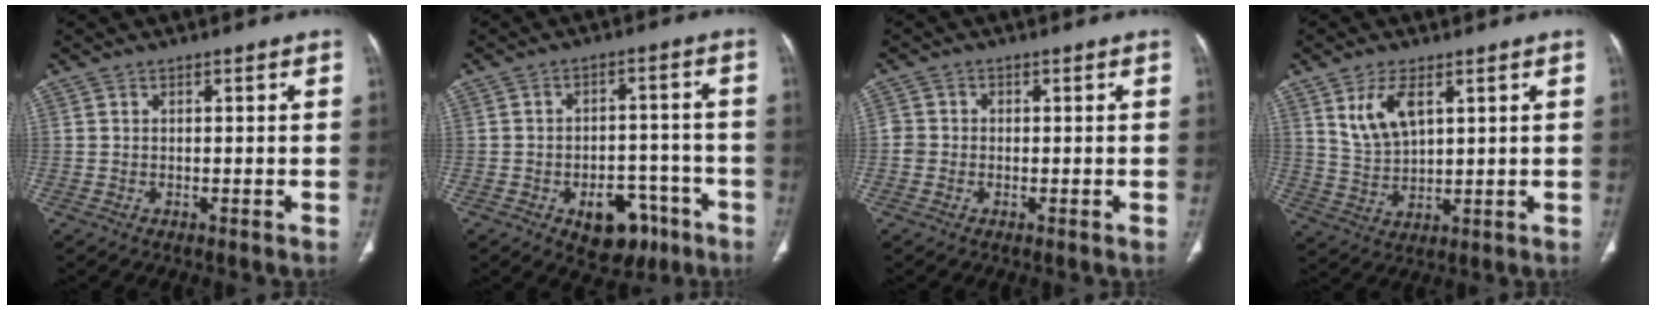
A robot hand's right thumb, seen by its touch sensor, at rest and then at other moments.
{"total": 10.7, "force": [-5.5, 6.8, 6.2], "torque": [-0.050, 0.042, -0.066]}
{"total": 2.1, "force": [-0.5, 2.0, 0.6], "torque": [-0.002, 0.009, -0.013]}
{"total": 7.6, "force": [3.6, 3.6, 5.6], "torque": [-0.103, -0.018, 0.080]}